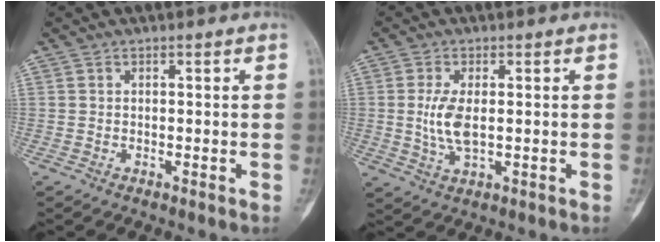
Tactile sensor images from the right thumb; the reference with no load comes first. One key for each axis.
{"total": 6.0, "fx": 0.3, "fy": 2.7, "fz": 5.3, "tx": -0.116, "ty": -0.008, "tz": 0.009}